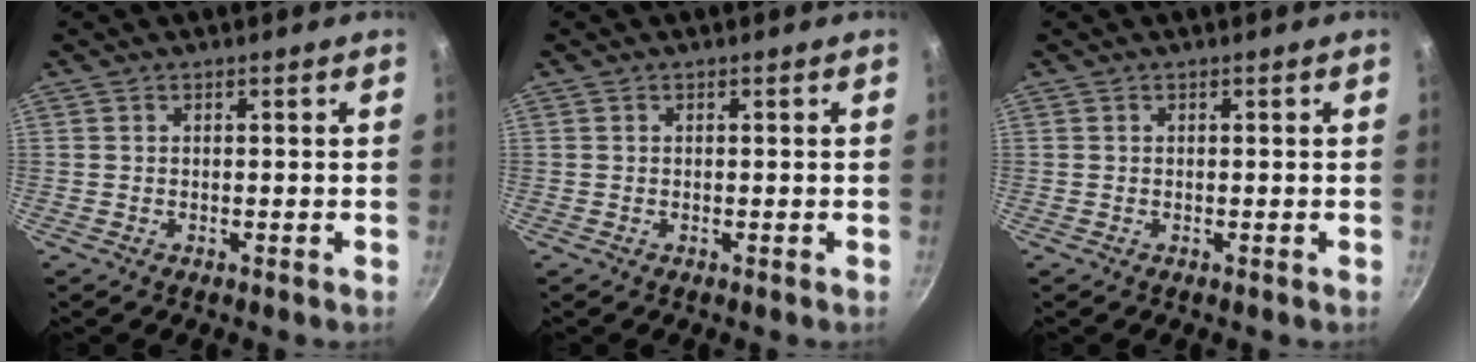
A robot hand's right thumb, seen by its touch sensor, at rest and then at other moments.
{"total": 0.0}
{"total": 0.0}